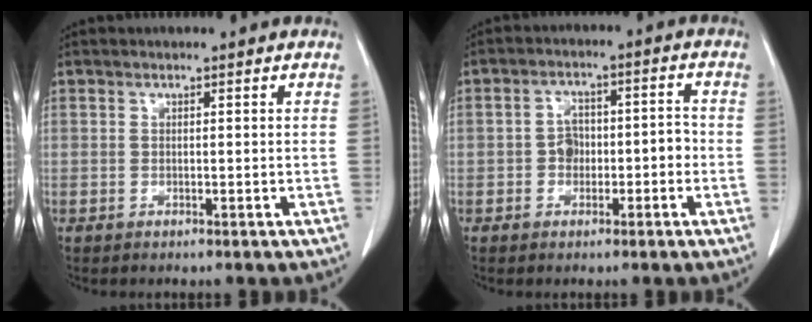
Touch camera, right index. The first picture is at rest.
{"total": 6.3, "force": [-1.4, 3.9, 4.7], "torque": [-0.083, 0.038, -0.018]}